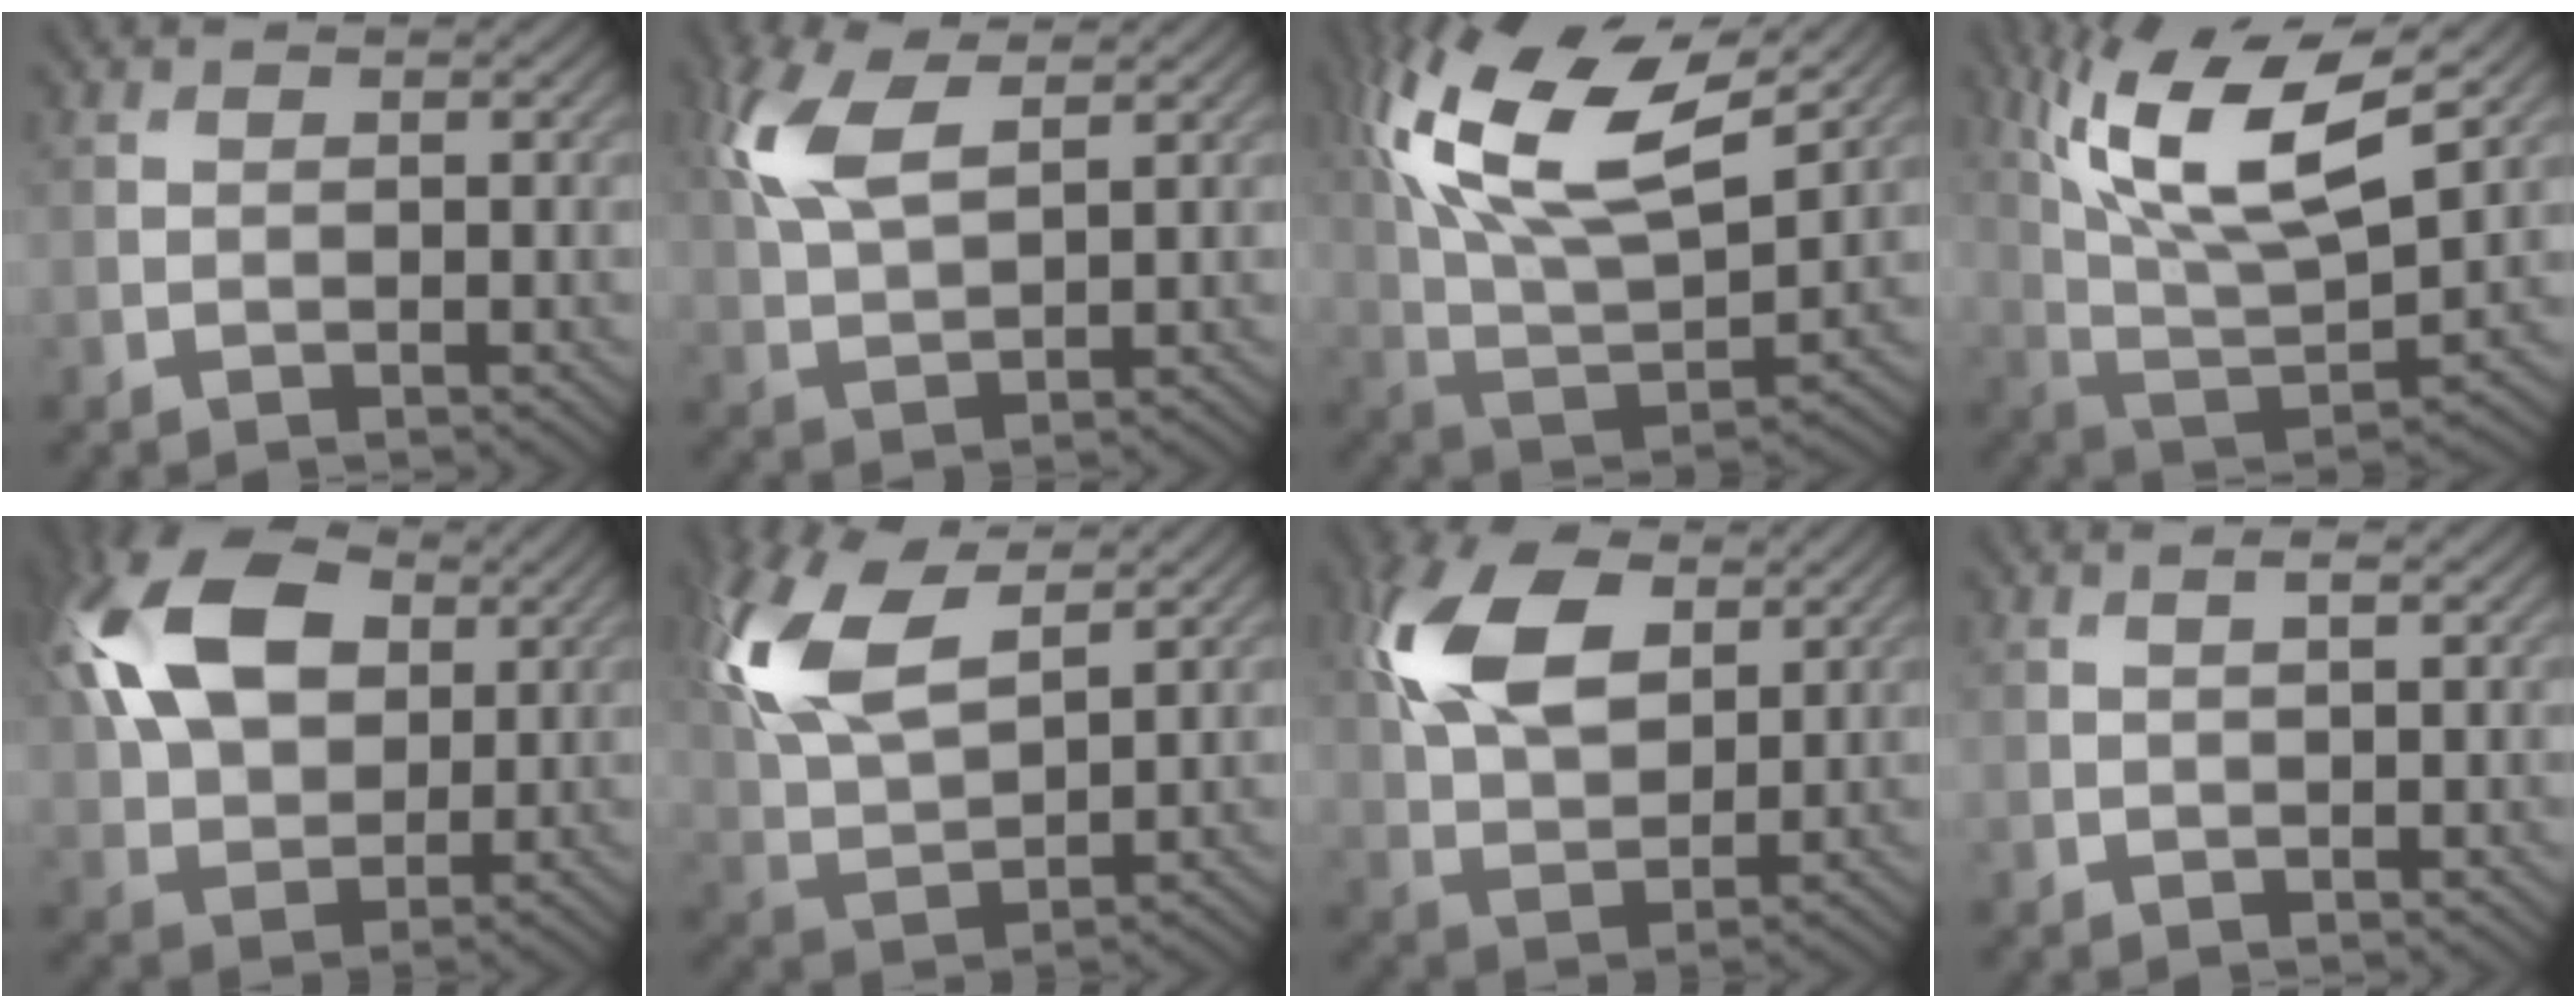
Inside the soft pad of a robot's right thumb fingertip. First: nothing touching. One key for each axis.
{"total": 8.3, "fx": 3.6, "fy": 3.7, "fz": 6.5, "tx": -0.163, "ty": 0.015, "tz": 0.071}
{"total": 17.2, "fx": 8.3, "fy": 7.2, "fz": 13.3, "tx": -0.307, "ty": 0.023, "tz": 0.153}
{"total": 15.8, "fx": 7.5, "fy": 5.3, "fz": 12.8, "tx": -0.274, "ty": 0.003, "tz": 0.148}
{"total": 15.6, "fx": 4.9, "fy": 9.9, "fz": 11.0, "tx": -0.257, "ty": 0.031, "tz": 0.088}
{"total": 13.0, "fx": 5.7, "fy": 6.3, "fz": 9.9, "tx": -0.245, "ty": 0.017, "tz": 0.114}
{"total": 12.3, "fx": 4.5, "fy": 7.1, "fz": 8.9, "tx": -0.211, "ty": 0.021, "tz": 0.085}
{"total": 1.1, "fx": 0.6, "fy": 0.1, "fz": 1.0, "tx": -0.020, "ty": 0.005, "tz": 0.011}